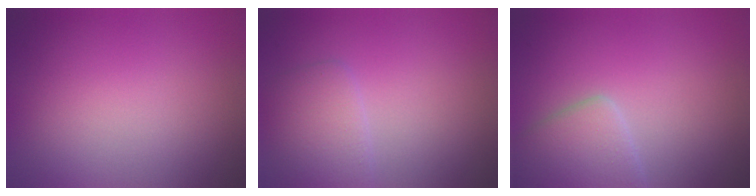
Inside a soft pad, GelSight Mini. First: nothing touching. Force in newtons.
{"total": 2.7, "press": 2.7, "slide": 0.1}
{"total": 3.7, "press": 3.7, "slide": 0.2}